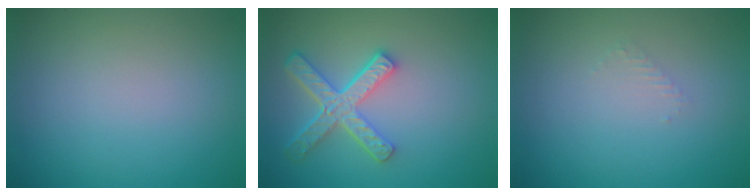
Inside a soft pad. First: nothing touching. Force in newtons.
{"total": 5.2, "press": 3.9, "slide": 3.3}
{"total": 0.8, "press": 0.8, "slide": 0.3}